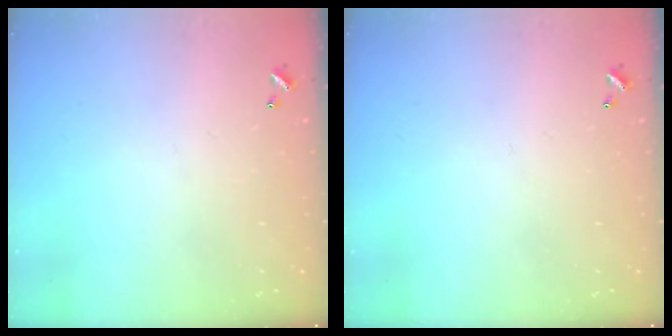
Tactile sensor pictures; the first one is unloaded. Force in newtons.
{"total": 0.0}